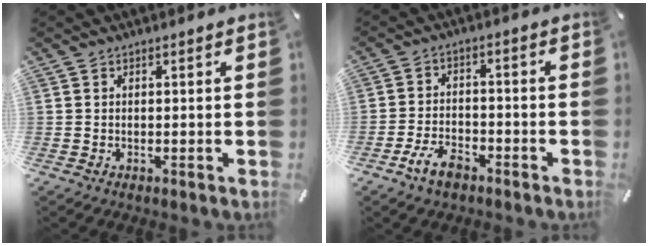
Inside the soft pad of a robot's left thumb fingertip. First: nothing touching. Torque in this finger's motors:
{"motor_torque": [-0.43, 0.70, 0.28, 0.20, 0.11]}